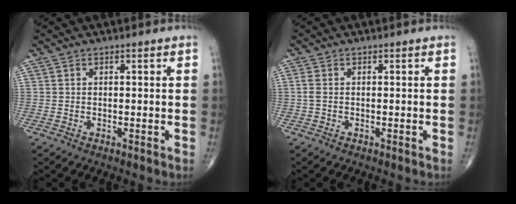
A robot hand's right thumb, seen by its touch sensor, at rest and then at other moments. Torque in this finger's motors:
{"motor_torque": [-0.08, -0.10, 0.01, 0.06, 0.08]}